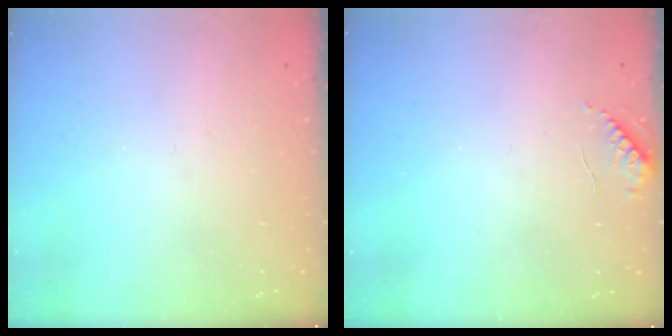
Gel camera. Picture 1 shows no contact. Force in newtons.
{"total": 6.6, "press": 6.6, "slide": 0.6}